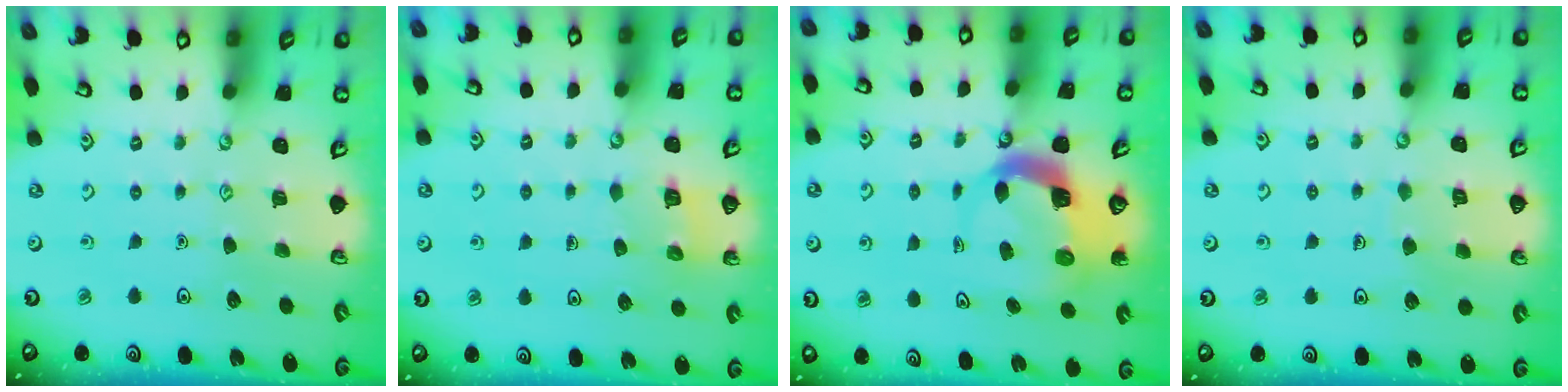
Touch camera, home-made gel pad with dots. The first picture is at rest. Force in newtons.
{"total": 3.3, "press": 3.3, "slide": 0.2}
{"total": 5.8, "press": 5.8, "slide": 0.6}
{"total": 5.4, "press": 5.4, "slide": 0.5}